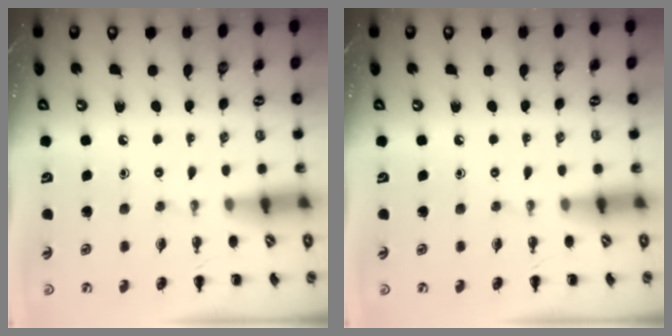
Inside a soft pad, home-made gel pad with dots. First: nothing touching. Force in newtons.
{"total": 0.0}